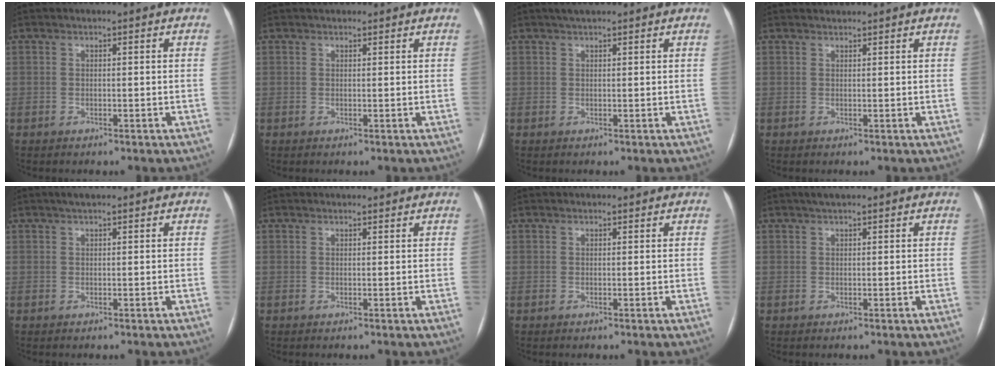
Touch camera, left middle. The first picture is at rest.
{"total": 2.3, "force": [1.9, 0.9, 0.8], "torque": [-0.007, 0.024, 0.028]}
{"total": 2.4, "force": [1.9, 0.5, 1.4], "torque": [-0.020, 0.017, 0.031]}
{"total": 1.2, "force": [1.1, -0.2, -0.1], "torque": [-0.002, 0.014, 0.026]}
{"total": 2.2, "force": [1.7, 0.5, 1.4], "torque": [-0.022, 0.015, 0.026]}
{"total": 2.7, "force": [2.4, 0.6, 0.9], "torque": [-0.008, 0.017, 0.034]}
{"total": 1.6, "force": [1.5, 0.5, 0.5], "torque": [-0.006, 0.015, 0.019]}
{"total": 2.3, "force": [1.8, 0.5, 1.4], "torque": [-0.023, 0.015, 0.029]}